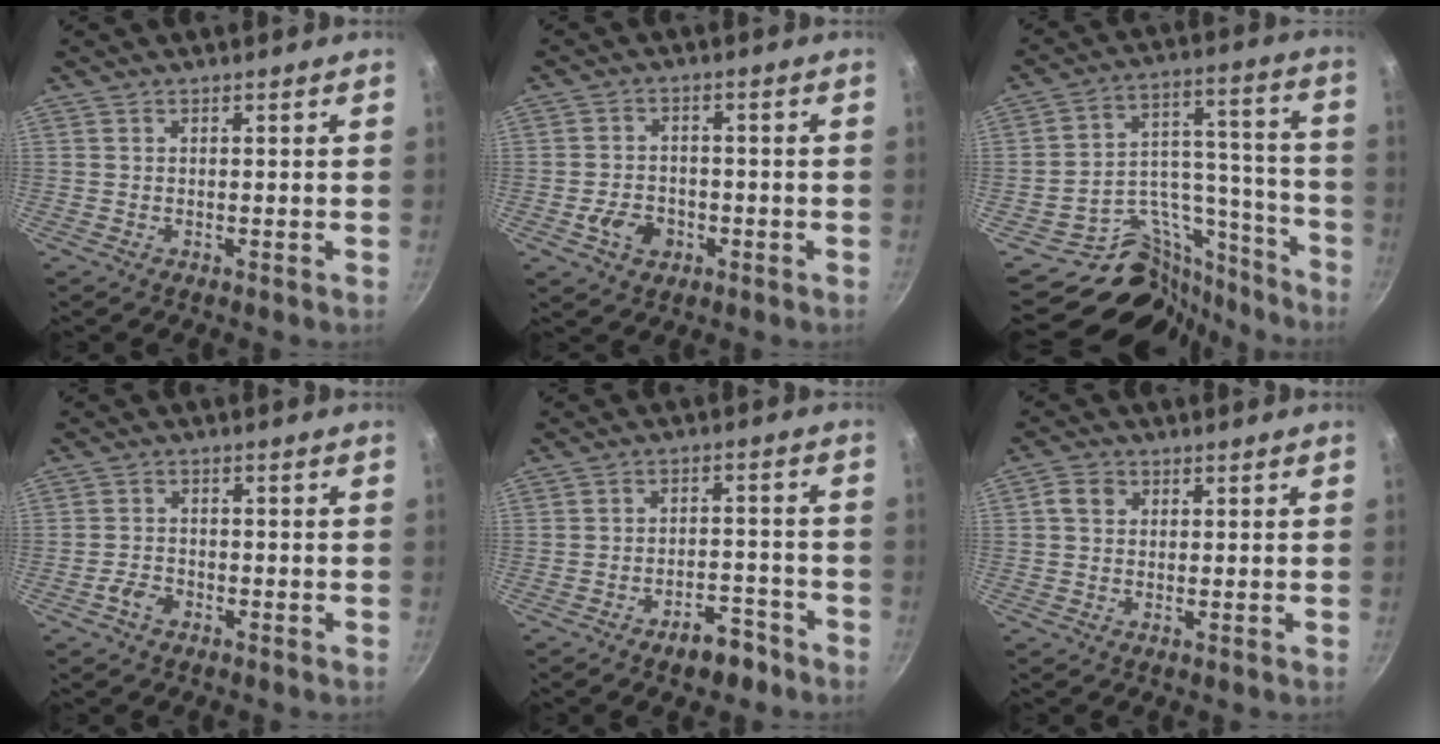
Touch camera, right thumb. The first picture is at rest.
{"total": 5.8, "force": [-2.2, 4.4, 3.1], "torque": [-0.041, 0.019, -0.036]}
{"total": 20.3, "force": [-13.7, 12.4, 8.4], "torque": [-0.063, 0.118, -0.209]}
{"total": 3.0, "force": [-1.8, 2.0, 1.5], "torque": [-0.025, 0.021, -0.034]}
{"total": 6.9, "force": [-4.7, 3.4, 3.7], "torque": [-0.032, 0.043, -0.063]}
{"total": 3.1, "force": [0.8, 2.5, 1.7], "torque": [-0.023, 0.004, 0.009]}